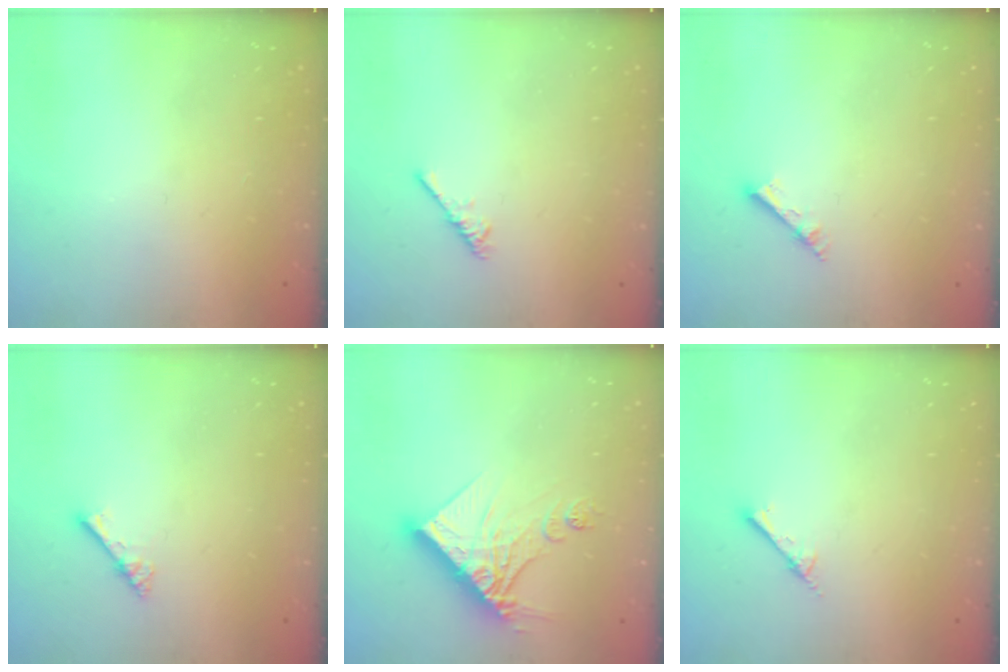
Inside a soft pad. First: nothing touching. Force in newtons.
{"total": 2.2, "press": 2.1, "slide": 0.5}
{"total": 2.6, "press": 2.5, "slide": 0.2}
{"total": 2.7, "press": 2.7, "slide": 0.2}
{"total": 14.3, "press": 14.2, "slide": 1.4}
{"total": 1.5, "press": 1.4, "slide": 0.2}